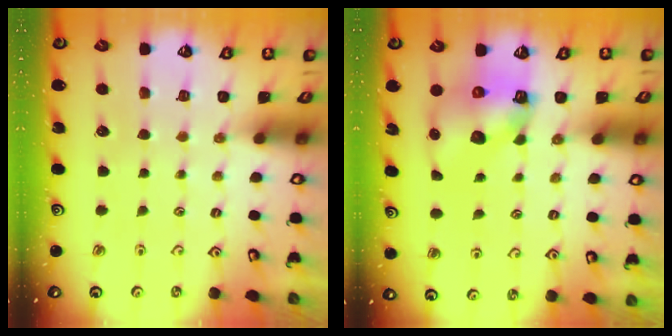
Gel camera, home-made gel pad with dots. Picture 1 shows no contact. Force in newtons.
{"total": 8.8, "press": 8.7, "slide": 1.4}